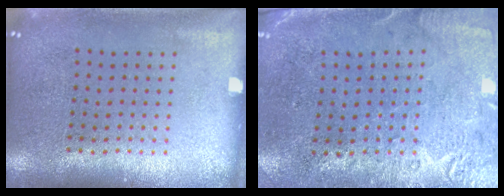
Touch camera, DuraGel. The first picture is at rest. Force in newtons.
{"total": 2.8, "press": 2.4, "slide": 1.5}